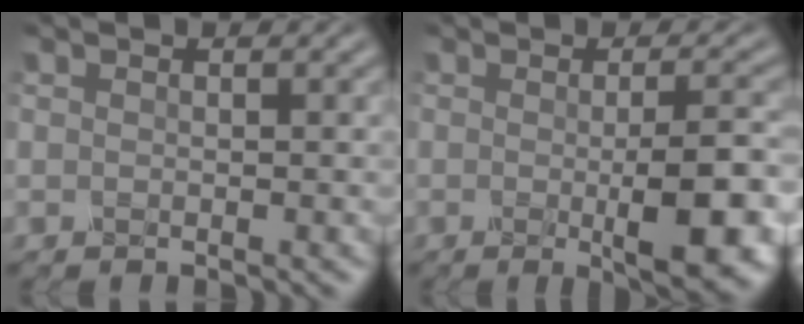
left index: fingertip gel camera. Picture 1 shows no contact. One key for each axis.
{"total": 6.8, "fx": -1.1, "fy": 1.6, "fz": 6.5, "tx": -0.092, "ty": -0.008, "tz": -0.013}